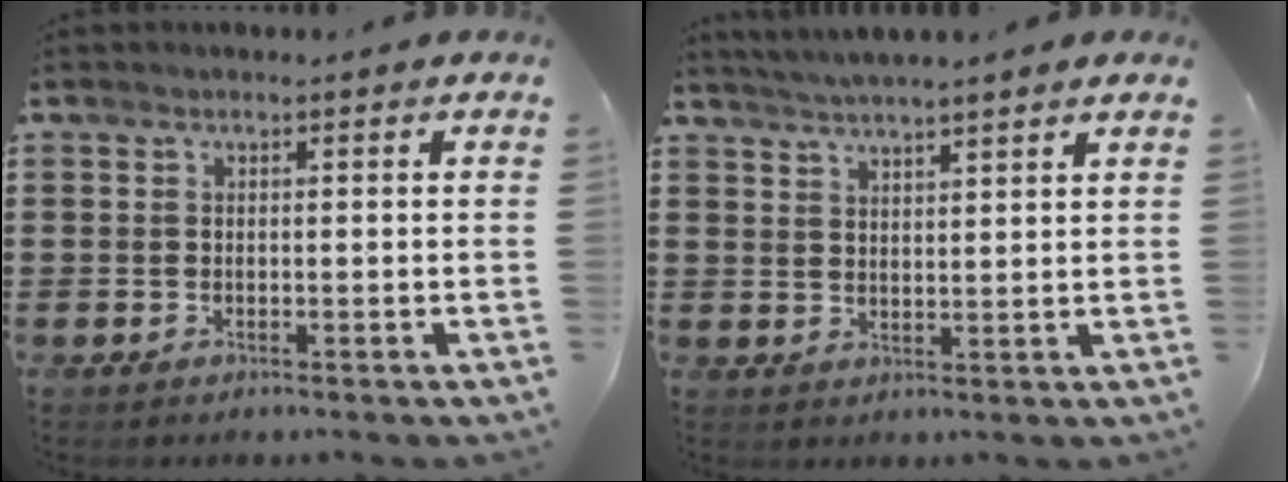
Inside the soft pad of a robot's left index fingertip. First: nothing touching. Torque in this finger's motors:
{"motor_torque": [2.14, 0.00, 0.03, -0.14]}